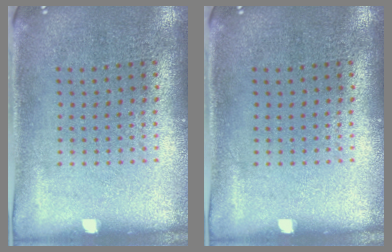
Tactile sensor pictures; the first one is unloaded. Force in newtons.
{"total": 0.0}